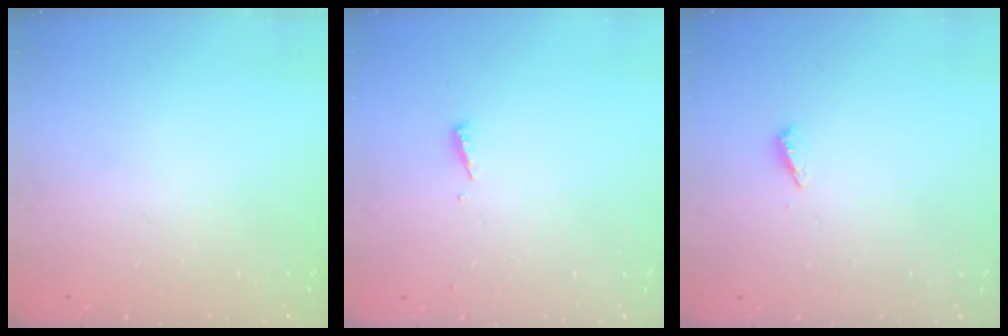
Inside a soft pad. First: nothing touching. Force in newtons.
{"total": 3.1, "press": 3.1, "slide": 0.3}
{"total": 2.9, "press": 2.9, "slide": 0.3}